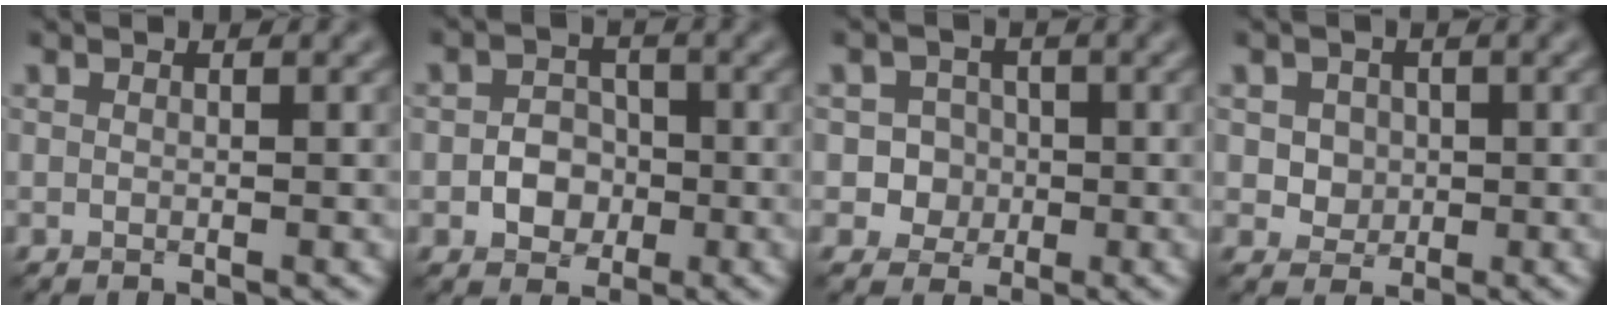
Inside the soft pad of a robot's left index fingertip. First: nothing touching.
{"total": 3.1, "force": [-1.0, 2.4, 1.6], "torque": [-0.020, 0.002, -0.022]}
{"total": 3.0, "force": [-0.6, 2.9, 0.8], "torque": [0.005, 0.007, -0.028]}
{"total": 3.0, "force": [0.7, 2.6, 1.4], "torque": [-0.025, 0.004, 0.012]}